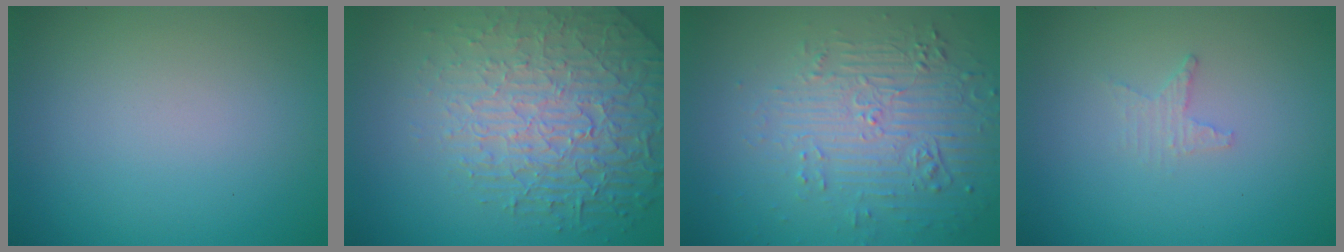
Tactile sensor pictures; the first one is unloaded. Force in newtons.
{"total": 6.5, "press": 5.3, "slide": 3.8}
{"total": 5.9, "press": 3.6, "slide": 4.7}
{"total": 1.2, "press": 1.2, "slide": 0.4}